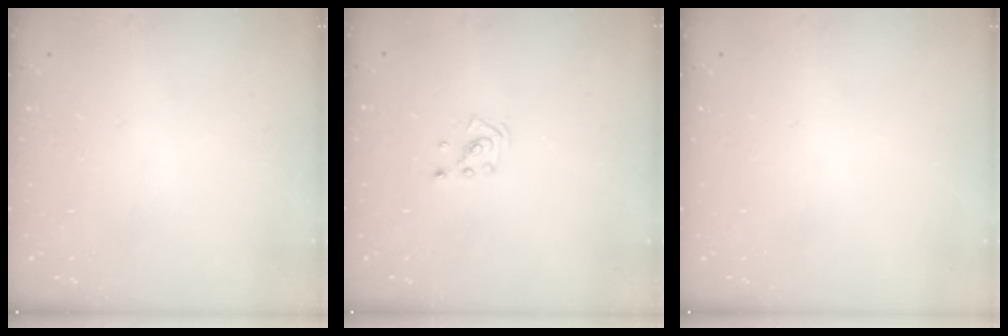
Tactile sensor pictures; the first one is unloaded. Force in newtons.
{"total": 1.9, "press": 1.9, "slide": 0.1}
{"total": 0.0}